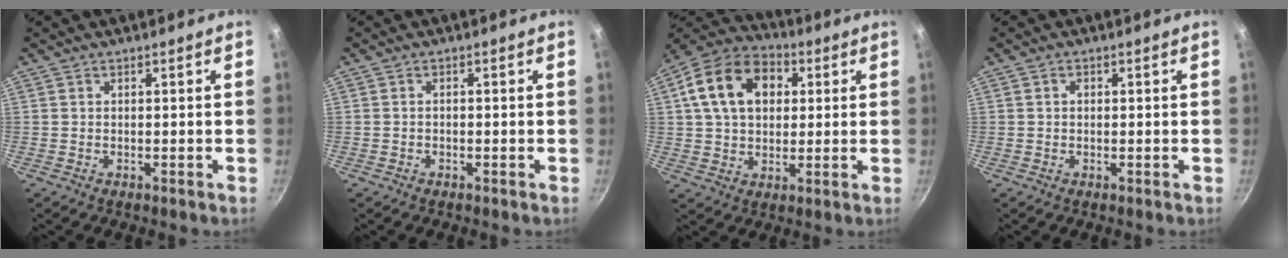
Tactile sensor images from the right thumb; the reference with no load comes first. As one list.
[{"total": 0.7, "force": [-0.4, 0.4, 0.4], "torque": [-0.010, 0.006, -0.007]}, {"total": 16.5, "force": [4.3, 11.7, 10.8], "torque": [-0.168, 0.020, 0.058]}, {"total": 1.0, "force": [0.2, 0.8, 0.6], "torque": [-0.009, 0.006, 0.002]}]